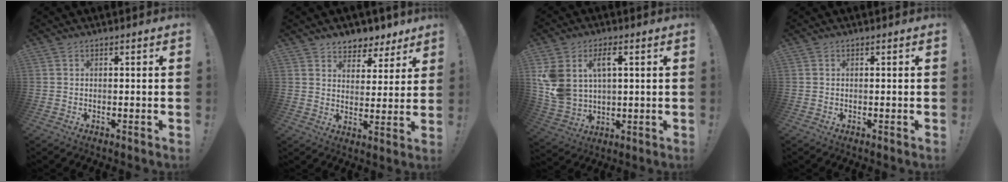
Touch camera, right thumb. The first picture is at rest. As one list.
[{"total": 6.4, "force": [4.8, 4.1, 0.8], "torque": [0.002, -0.047, 0.090]}, {"total": 11.0, "force": [4.3, 7.2, 7.1], "torque": [-0.146, -0.014, 0.082]}, {"total": 0.0}]